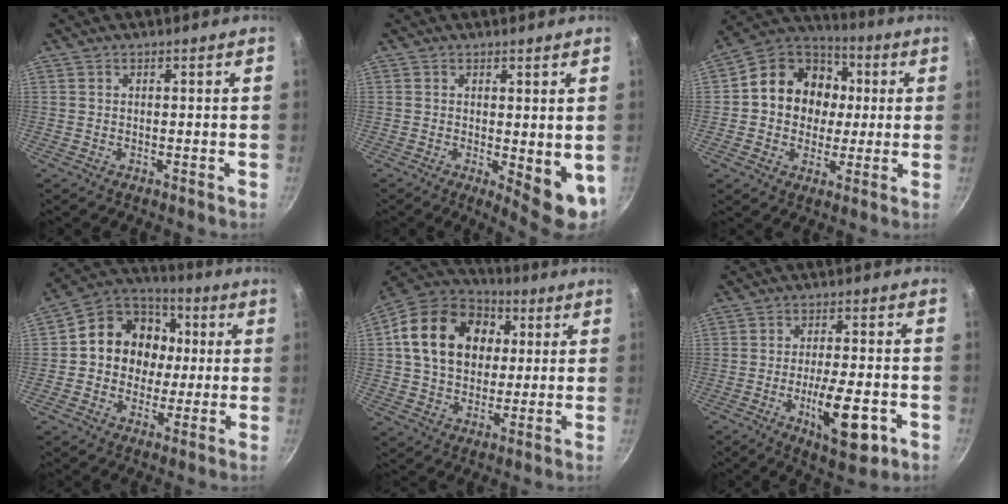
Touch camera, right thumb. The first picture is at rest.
{"total": 7.4, "force": [0.0, 2.8, 6.8], "torque": [-0.073, -0.011, 0.008]}
{"total": 16.1, "force": [1.7, 13.6, 8.4], "torque": [-0.100, 0.022, 0.014]}
{"total": 15.0, "force": [1.1, 13.1, 7.3], "torque": [-0.079, 0.026, 0.000]}
{"total": 20.3, "force": [4.4, 15.4, 12.5], "torque": [-0.192, 0.019, 0.067]}
{"total": 12.6, "force": [-4.3, 4.1, 11.1], "torque": [-0.161, 0.010, -0.061]}